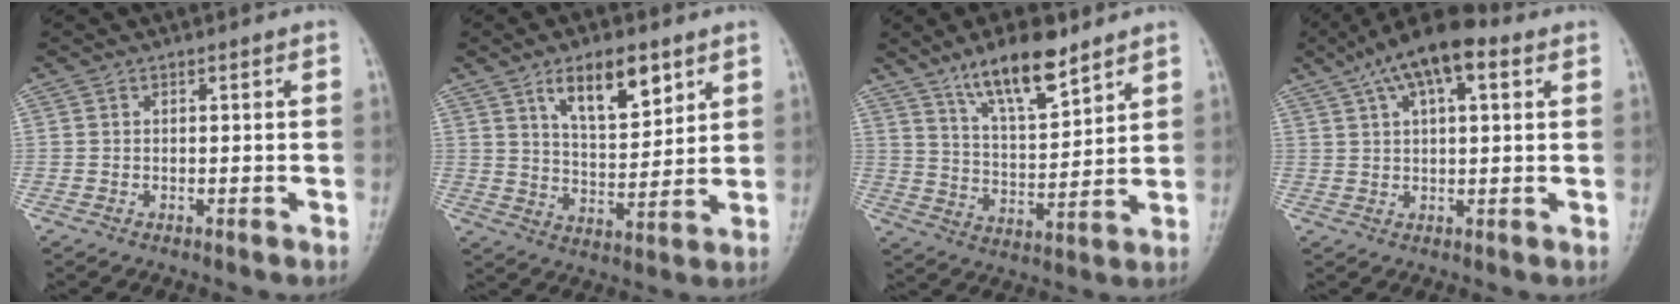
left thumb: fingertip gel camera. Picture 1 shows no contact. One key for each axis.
{"total": 11.6, "fx": 6.3, "fy": 5.0, "fz": 8.3, "tx": -0.114, "ty": -0.036, "tz": 0.113}
{"total": 12.6, "fx": 8.8, "fy": 3.8, "fz": 8.2, "tx": -0.121, "ty": -0.052, "tz": 0.161}
{"total": 12.1, "fx": 6.0, "fy": 4.8, "fz": 9.4, "tx": -0.144, "ty": 0.011, "tz": 0.097}